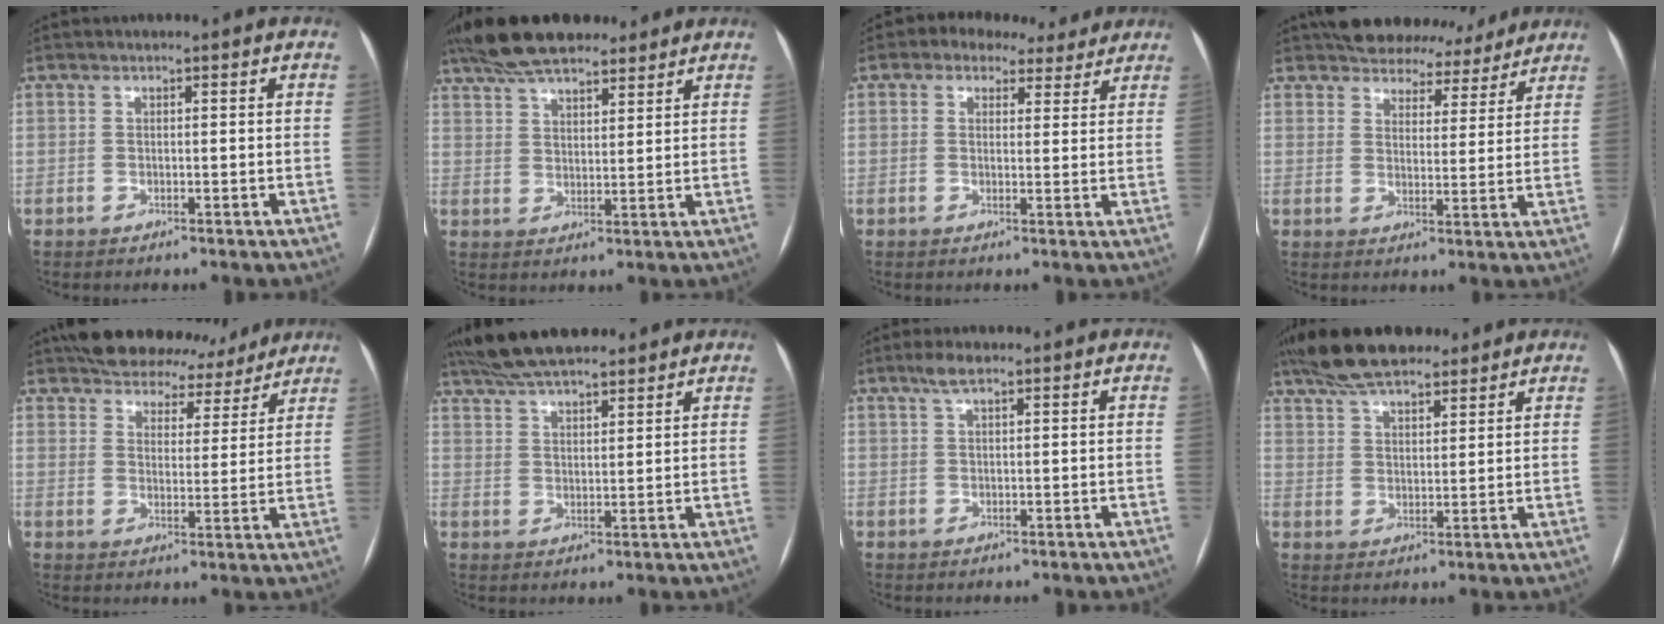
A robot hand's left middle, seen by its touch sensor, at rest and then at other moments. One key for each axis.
{"total": 14.4, "fx": 11.6, "fy": 4.9, "fz": 7.1, "tx": -0.132, "ty": 0.043, "tz": 0.191}
{"total": 7.5, "fx": 5.7, "fy": 4.3, "fz": 2.2, "tx": -0.023, "ty": 0.029, "tz": 0.067}
{"total": 12.0, "fx": 10.9, "fy": 4.6, "fz": 1.9, "tx": -0.008, "ty": 0.005, "tz": 0.133}
{"total": 15.1, "fx": 13.6, "fy": 5.5, "fz": 3.5, "tx": -0.042, "ty": 0.008, "tz": 0.177}
{"total": 13.1, "fx": 11.2, "fy": 3.0, "fz": 6.2, "tx": -0.112, "ty": 0.035, "tz": 0.186}
{"total": 2.3, "fx": 1.5, "fy": 0.5, "fz": 1.6, "tx": -0.035, "ty": 0.008, "tz": 0.030}
{"total": 12.6, "fx": 10.2, "fy": 4.0, "fz": 6.2, "tx": -0.112, "ty": 0.038, "tz": 0.173}